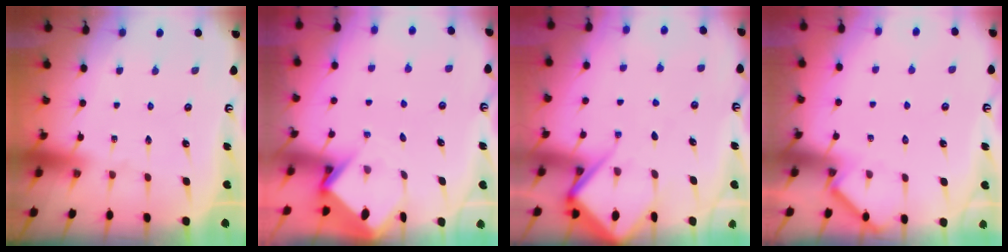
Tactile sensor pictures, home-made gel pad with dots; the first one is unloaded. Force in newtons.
{"total": 3.7, "press": 3.7, "slide": 0.3}
{"total": 8.2, "press": 8.2, "slide": 0.8}
{"total": 3.4, "press": 3.3, "slide": 0.4}